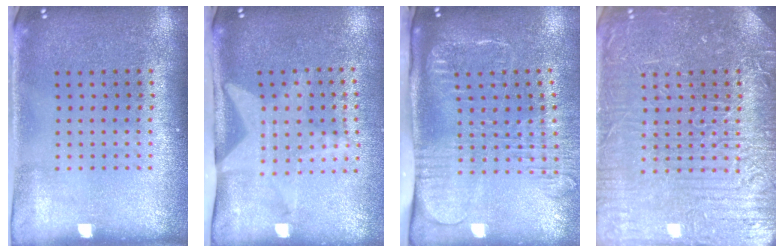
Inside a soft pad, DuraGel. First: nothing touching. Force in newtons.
{"total": 1.9, "press": 1.6, "slide": 1.0}
{"total": 2.7, "press": 2.1, "slide": 1.7}
{"total": 7.7, "press": 7.6, "slide": 1.0}